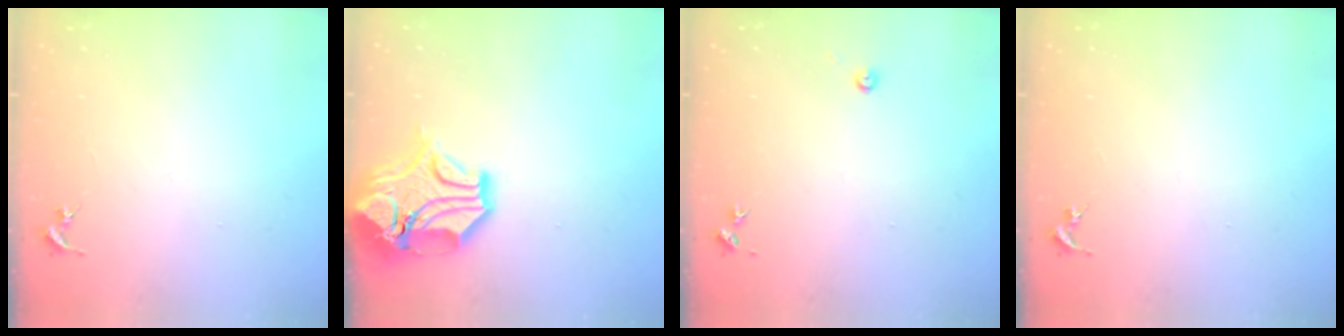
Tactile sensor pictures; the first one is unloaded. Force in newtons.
{"total": 17.9, "press": 17.7, "slide": 2.6}
{"total": 2.7, "press": 2.7, "slide": 0.2}
{"total": 0.0}